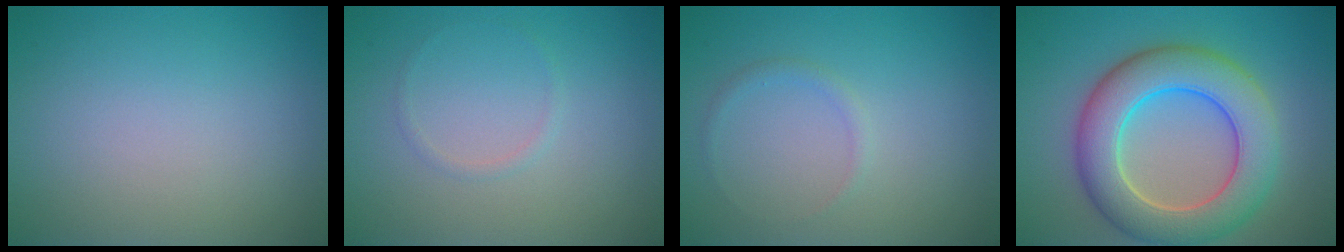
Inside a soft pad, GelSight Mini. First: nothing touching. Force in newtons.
{"total": 0.7, "press": 0.7, "slide": 0.1}
{"total": 0.9, "press": 0.8, "slide": 0.1}
{"total": 8.6, "press": 8.6, "slide": 0.4}